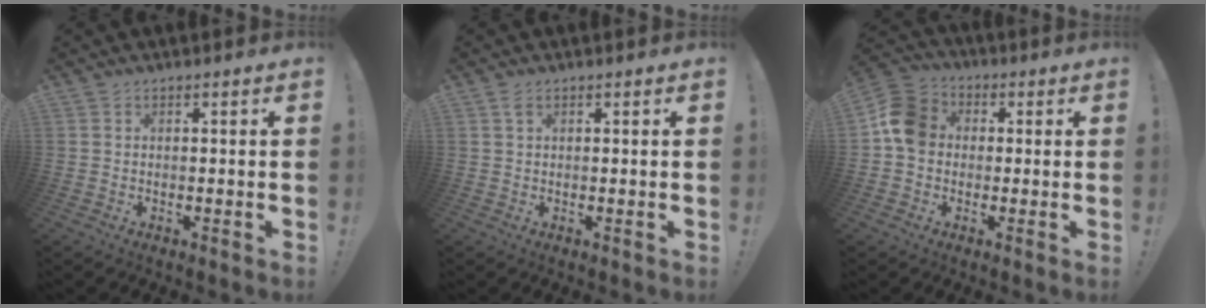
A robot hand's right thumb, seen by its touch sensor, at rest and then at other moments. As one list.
[{"total": 1.6, "force": [0.9, 0.7, 1.2], "torque": [-0.021, 0.000, 0.015]}, {"total": 10.2, "force": [0.3, 8.6, 5.5], "torque": [-0.079, 0.021, 0.013]}]